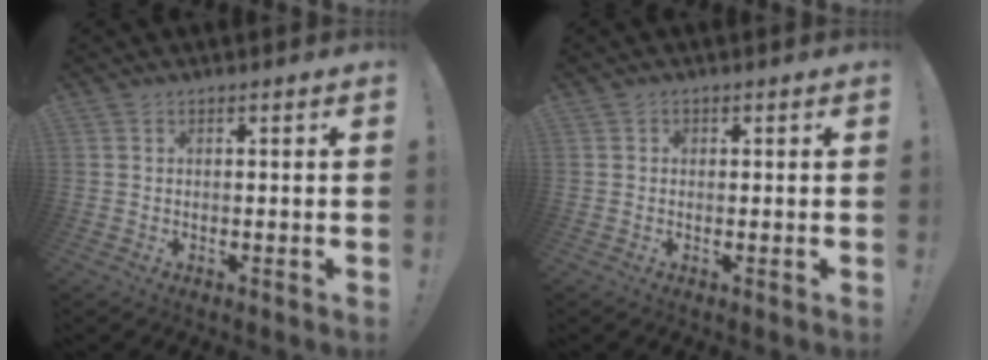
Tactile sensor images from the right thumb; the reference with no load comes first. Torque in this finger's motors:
{"motor_torque": [0.01, 0.16, -0.01, -0.19, 0.01]}